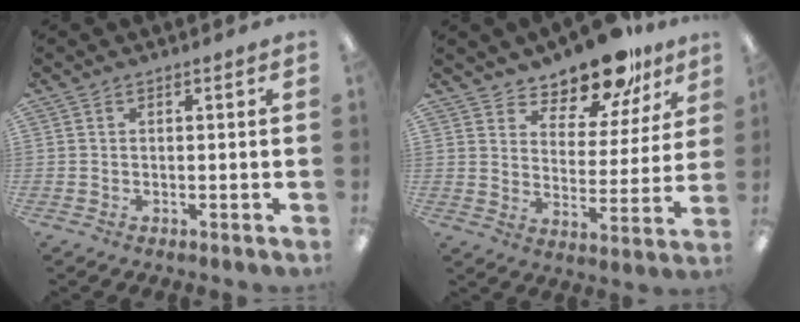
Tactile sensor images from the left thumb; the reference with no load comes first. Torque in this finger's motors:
{"motor_torque": [0.25, 0.22, 0.03, -0.01, 0.05]}